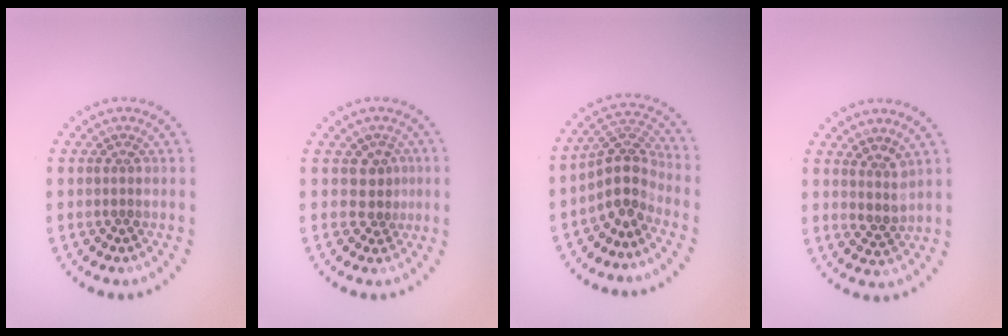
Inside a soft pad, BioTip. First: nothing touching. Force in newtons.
{"total": 2.0, "press": 1.6, "slide": 1.1}
{"total": 3.7, "press": 2.7, "slide": 2.5}
{"total": 1.9, "press": 1.4, "slide": 1.2}